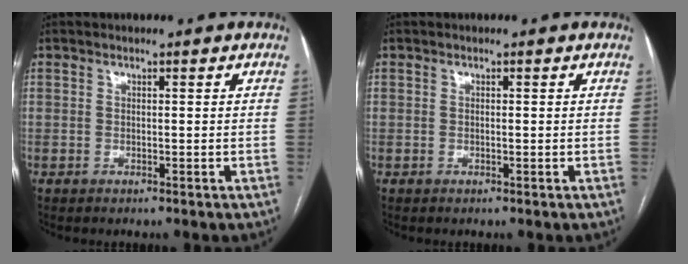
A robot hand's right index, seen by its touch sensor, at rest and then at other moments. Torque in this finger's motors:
{"motor_torque": [-0.19, 0.00, -0.02, 0.00]}